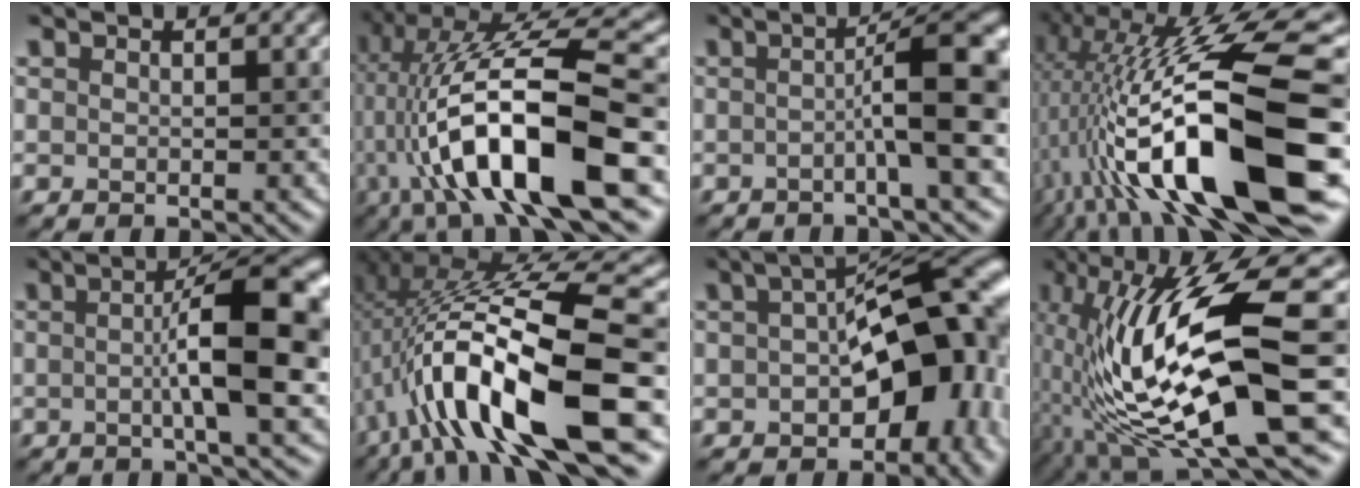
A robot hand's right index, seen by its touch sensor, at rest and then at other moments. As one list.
[{"total": 14.4, "force": [-2.8, 3.7, 13.7], "torque": [-0.233, 0.016, -0.046]}, {"total": 7.3, "force": [-0.5, 1.1, 7.2], "torque": [-0.100, 0.019, -0.017]}, {"total": 17.0, "force": [-3.5, 4.5, 16.0], "torque": [-0.273, 0.014, -0.053]}, {"total": 8.7, "force": [0.0, 1.7, 8.5], "torque": [-0.121, 0.007, -0.002]}, {"total": 13.5, "force": [-3.6, 3.1, 12.7], "torque": [-0.226, 0.012, -0.056]}, {"total": 13.7, "force": [-1.4, 7.7, 11.2], "torque": [-0.136, 0.005, -0.020]}, {"total": 15.2, "force": [-2.3, 3.3, 14.6], "torque": [-0.276, 0.011, -0.028]}]